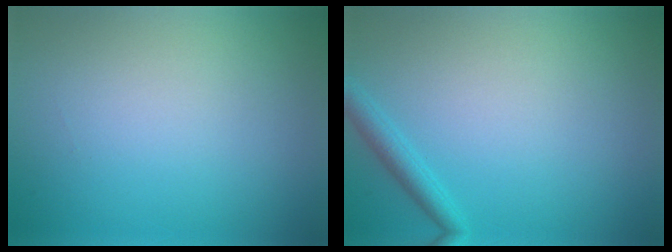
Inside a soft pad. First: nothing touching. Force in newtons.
{"total": 1.8, "press": 1.7, "slide": 0.1}